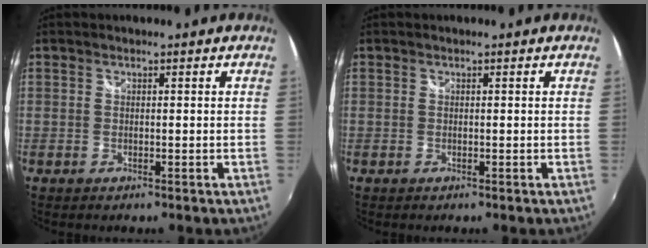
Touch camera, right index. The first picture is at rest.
{"total": 0.0}